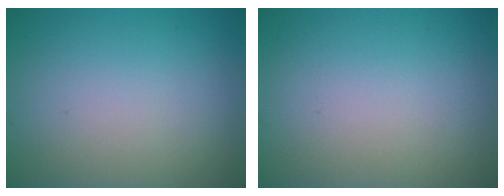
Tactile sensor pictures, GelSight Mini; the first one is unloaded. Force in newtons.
{"total": 0.0}